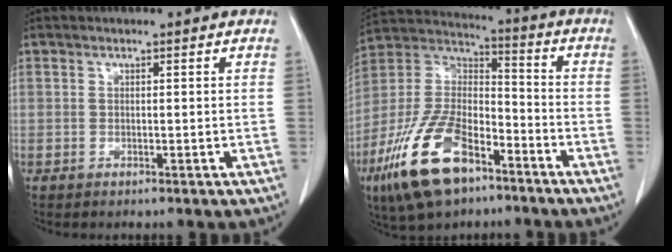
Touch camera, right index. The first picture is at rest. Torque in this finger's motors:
{"motor_torque": [0.11, -0.16, -0.19, -0.20]}